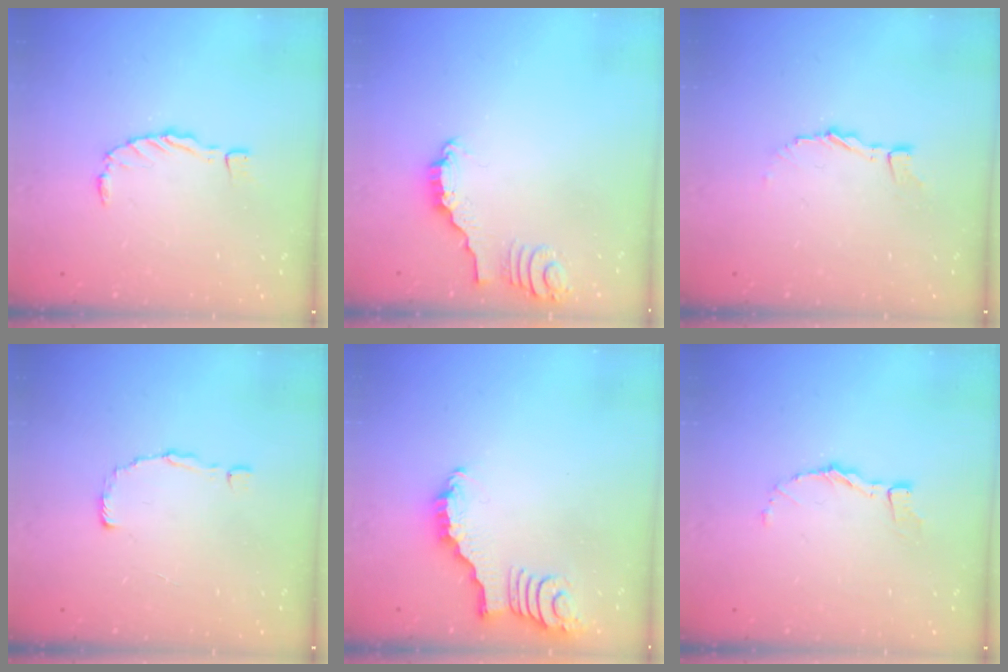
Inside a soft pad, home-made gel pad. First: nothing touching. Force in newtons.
{"total": 2.3, "press": 2.3, "slide": 0.1}
{"total": 3.5, "press": 3.5, "slide": 0.3}
{"total": 2.0, "press": 2.0, "slide": 0.1}
{"total": 2.3, "press": 2.3, "slide": 0.3}
{"total": 3.3, "press": 3.3, "slide": 0.2}